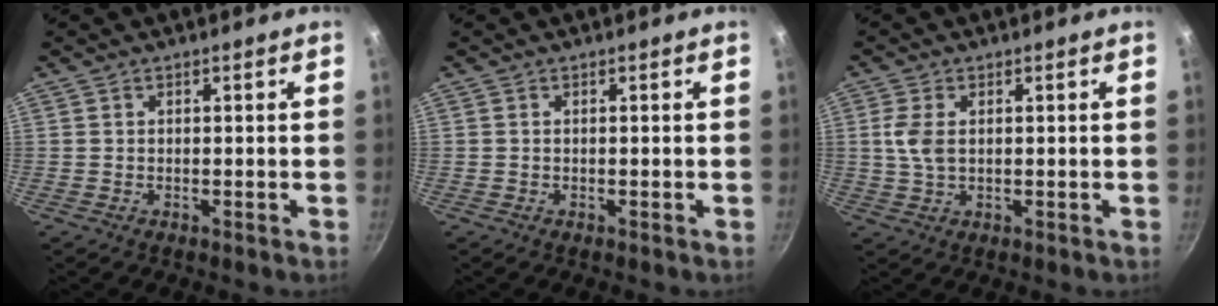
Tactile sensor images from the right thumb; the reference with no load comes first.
{"total": 0.0}
{"total": 4.4, "force": [0.7, 2.5, 3.6], "torque": [-0.079, 0.002, 0.014]}